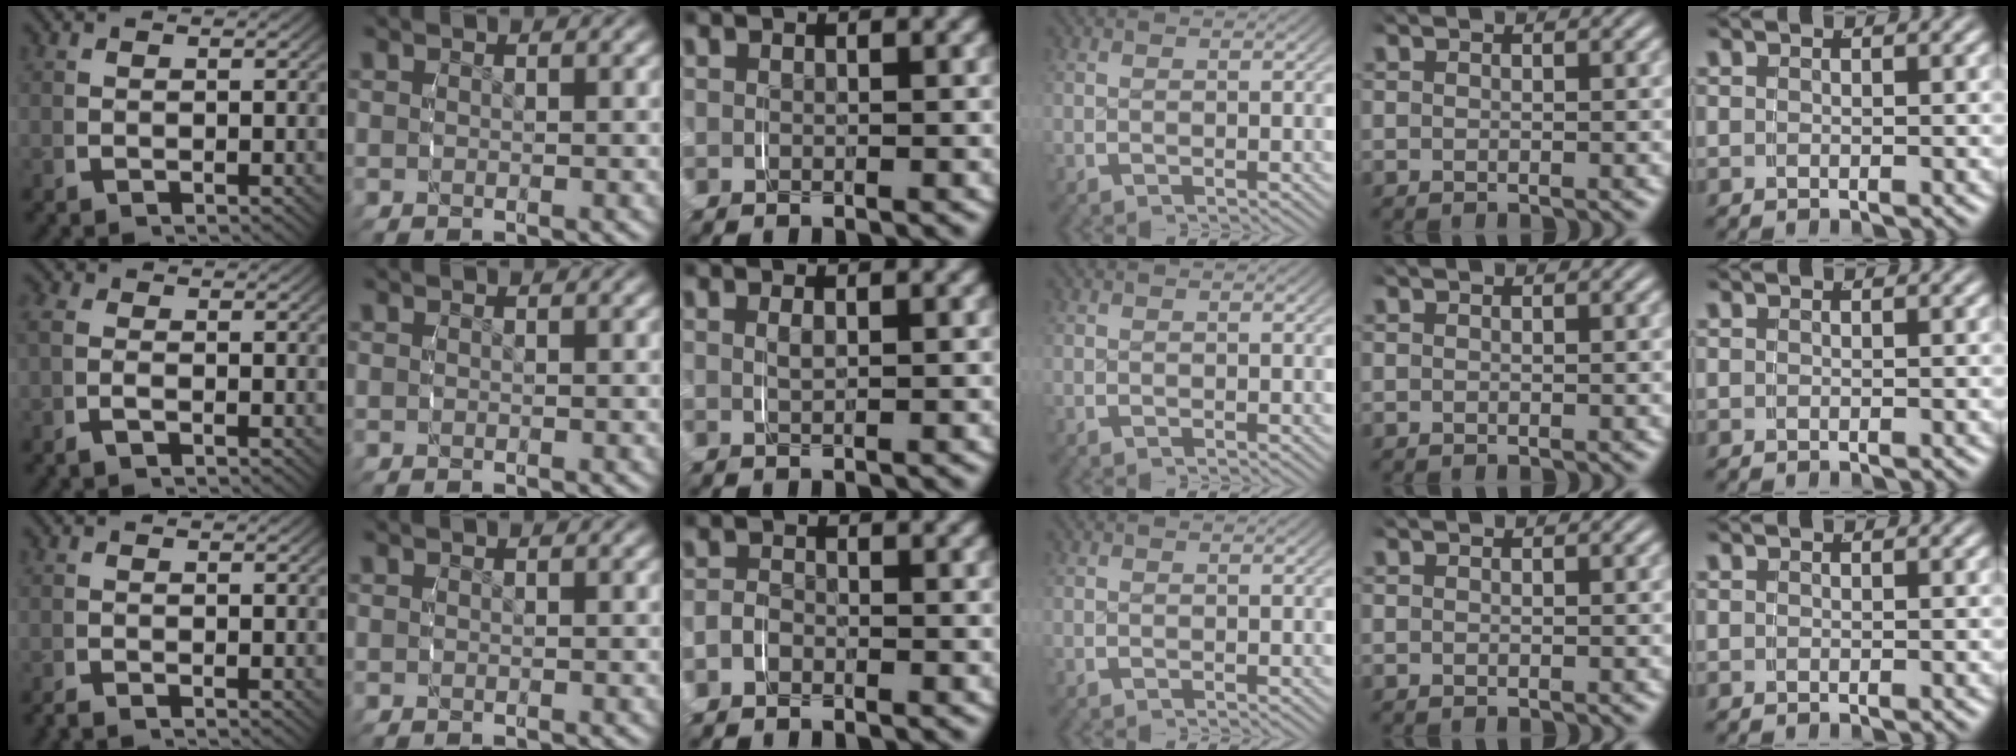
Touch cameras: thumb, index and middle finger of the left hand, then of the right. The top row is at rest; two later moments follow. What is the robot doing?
{"motion": "grasp_and_lifting", "object": "paper"}